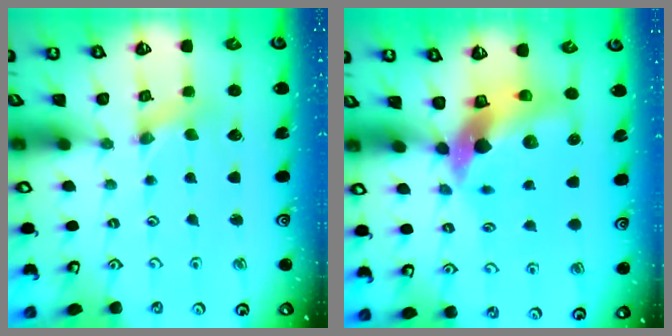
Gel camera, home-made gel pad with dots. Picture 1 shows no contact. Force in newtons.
{"total": 10.9, "press": 10.8, "slide": 1.4}